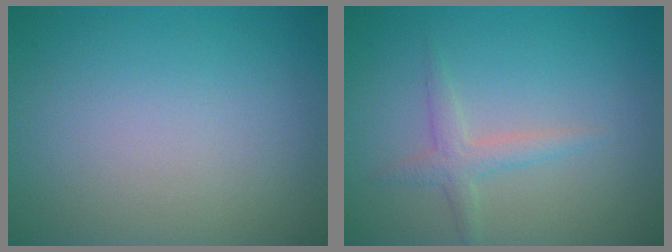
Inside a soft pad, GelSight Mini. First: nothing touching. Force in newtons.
{"total": 1.9, "press": 1.9, "slide": 0.0}